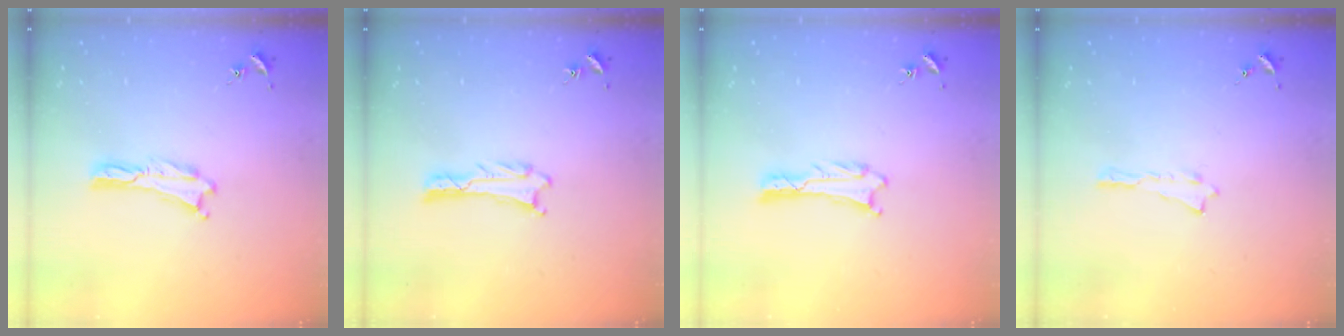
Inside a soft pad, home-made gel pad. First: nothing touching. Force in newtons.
{"total": 0.8, "press": 0.7, "slide": 0.1}
{"total": 0.6, "press": 0.6, "slide": 0.1}
{"total": 0.0}